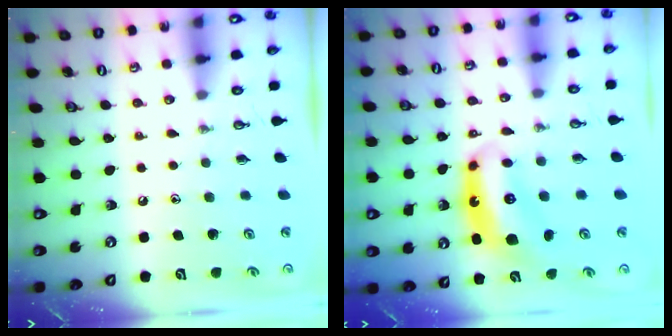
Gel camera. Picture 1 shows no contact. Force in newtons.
{"total": 7.9, "press": 7.9, "slide": 0.8}